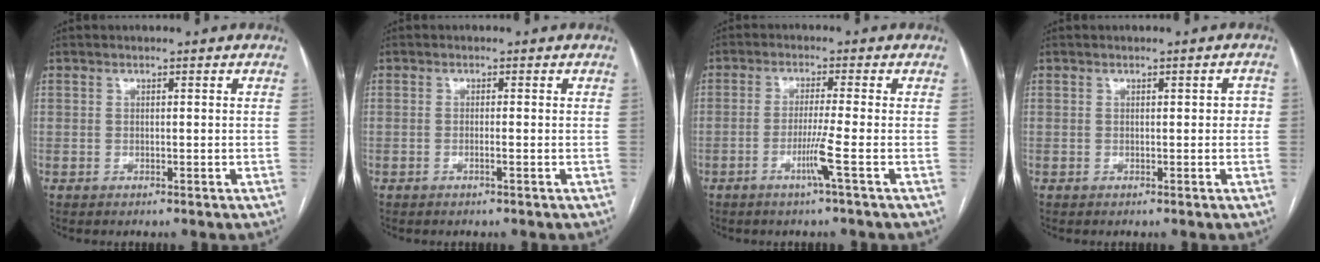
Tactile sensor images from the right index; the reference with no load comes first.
{"total": 0.8, "force": [-0.4, -0.2, 0.7], "torque": [-0.012, 0.001, -0.007]}
{"total": 4.3, "force": [-1.8, -1.3, 3.7], "torque": [-0.073, -0.010, -0.038]}
{"total": 1.6, "force": [0.0, 0.9, 1.4], "torque": [-0.009, 0.014, 0.000]}